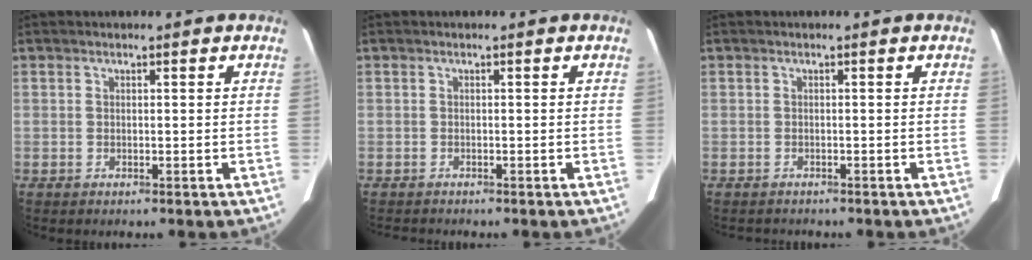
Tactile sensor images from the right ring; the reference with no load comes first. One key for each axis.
{"total": 1.0, "fx": -1.0, "fy": -0.1, "fz": 0.1, "tx": -0.006, "ty": -0.006, "tz": -0.016}
{"total": 2.1, "fx": -2.0, "fy": 0.7, "fz": 0.5, "tx": -0.012, "ty": -0.005, "tz": -0.022}